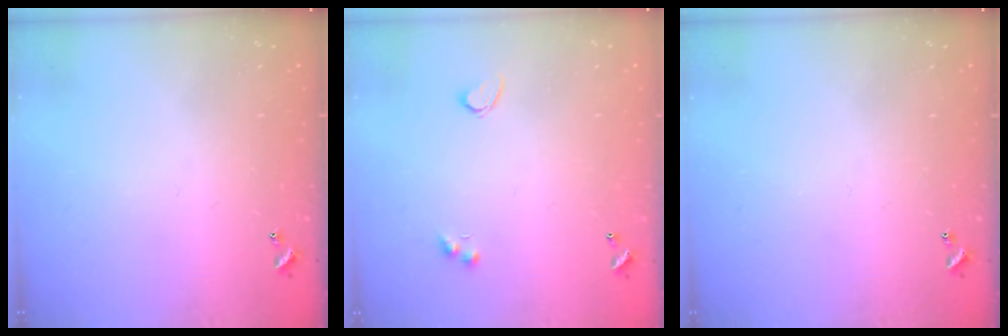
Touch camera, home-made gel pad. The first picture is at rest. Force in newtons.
{"total": 2.8, "press": 2.6, "slide": 1.2}
{"total": 0.0}